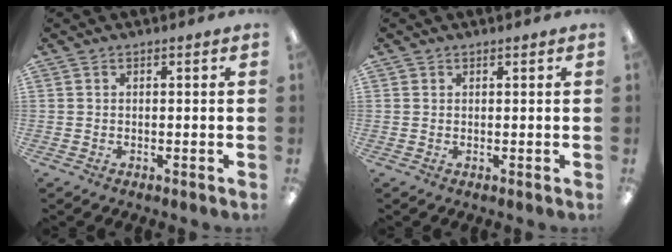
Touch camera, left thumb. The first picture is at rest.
{"total": 0.5, "force": [0.4, 0.2, -0.1], "torque": [0.002, 0.000, 0.009]}